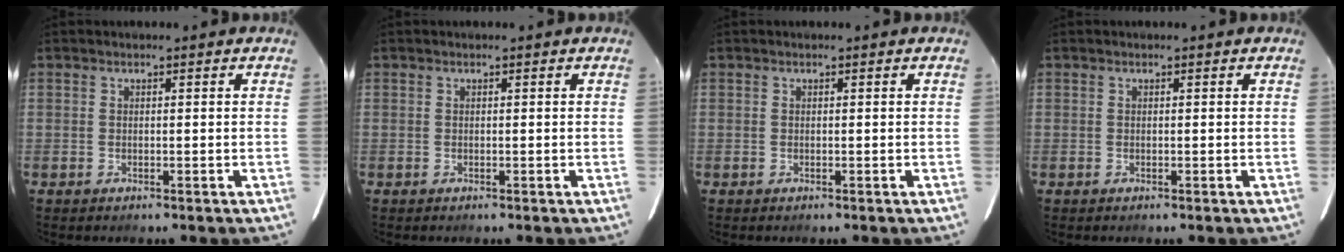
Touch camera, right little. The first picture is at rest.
{"total": 0.0}
{"total": 0.0}
{"total": 0.0}